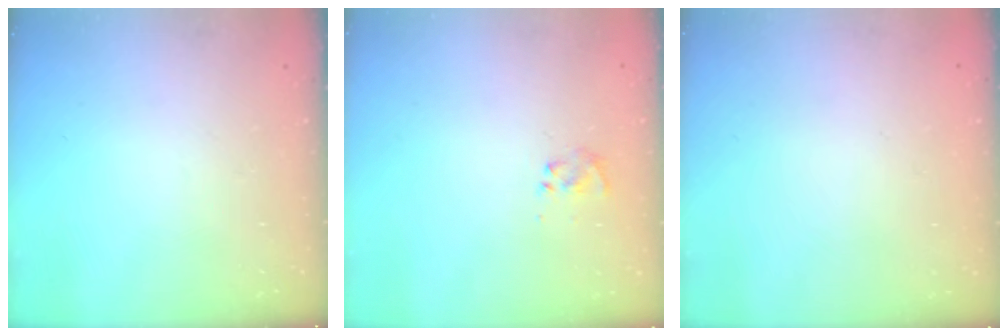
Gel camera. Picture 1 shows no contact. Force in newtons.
{"total": 2.5, "press": 2.4, "slide": 0.8}
{"total": 1.7, "press": 1.7, "slide": 0.2}